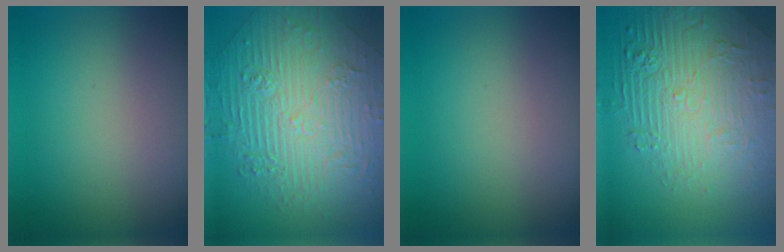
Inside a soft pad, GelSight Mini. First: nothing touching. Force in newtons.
{"total": 10.5, "press": 7.7, "slide": 7.1}
{"total": 0.0}
{"total": 8.6, "press": 5.9, "slide": 6.2}